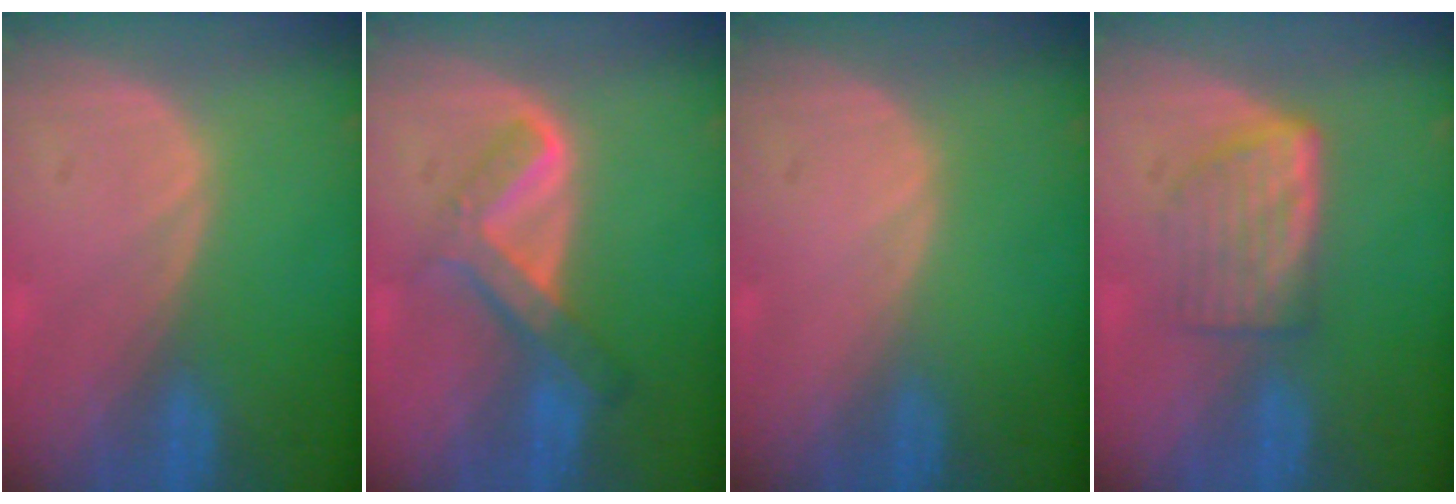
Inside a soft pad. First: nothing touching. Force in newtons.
{"total": 6.7, "press": 5.7, "slide": 3.5}
{"total": 0.0}
{"total": 6.1, "press": 5.4, "slide": 2.7}